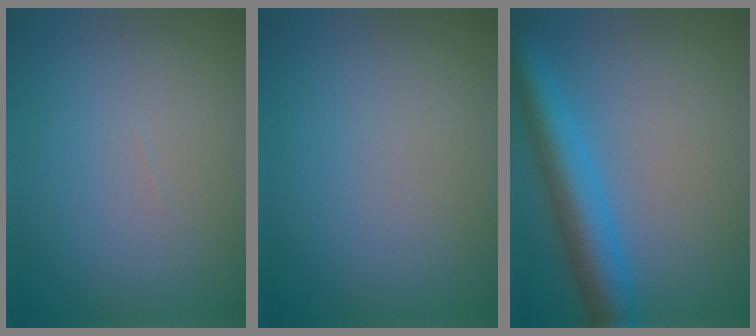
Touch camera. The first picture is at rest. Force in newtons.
{"total": 0.0}
{"total": 6.5, "press": 6.5, "slide": 0.3}